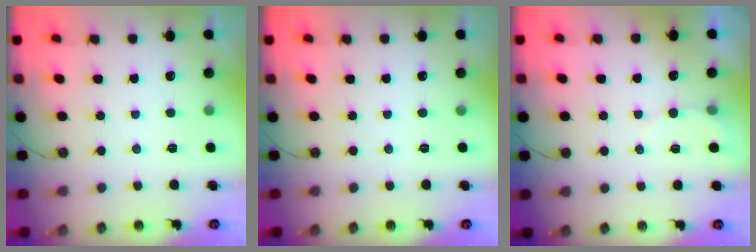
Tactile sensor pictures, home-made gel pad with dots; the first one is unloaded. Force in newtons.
{"total": 0.0}
{"total": 3.3, "press": 3.3, "slide": 0.3}